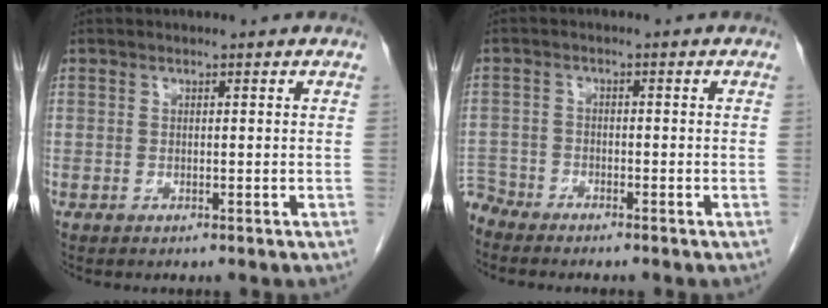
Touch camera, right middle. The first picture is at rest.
{"total": 4.2, "force": [-4.1, 0.8, -0.1], "torque": [0.011, -0.010, -0.079]}